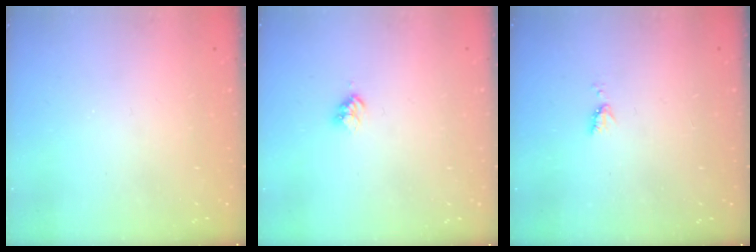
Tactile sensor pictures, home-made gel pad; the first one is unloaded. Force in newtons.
{"total": 3.0, "press": 3.0, "slide": 0.4}
{"total": 5.2, "press": 5.1, "slide": 0.8}